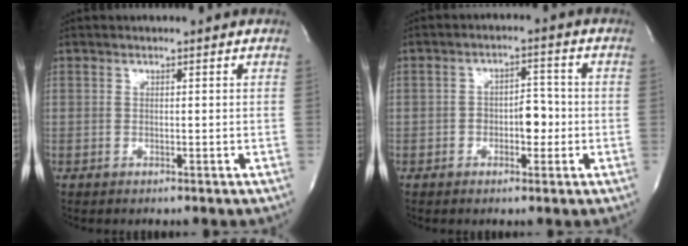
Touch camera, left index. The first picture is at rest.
{"total": 4.4, "force": [-1.2, 2.4, 3.6], "torque": [-0.048, 0.015, -0.018]}